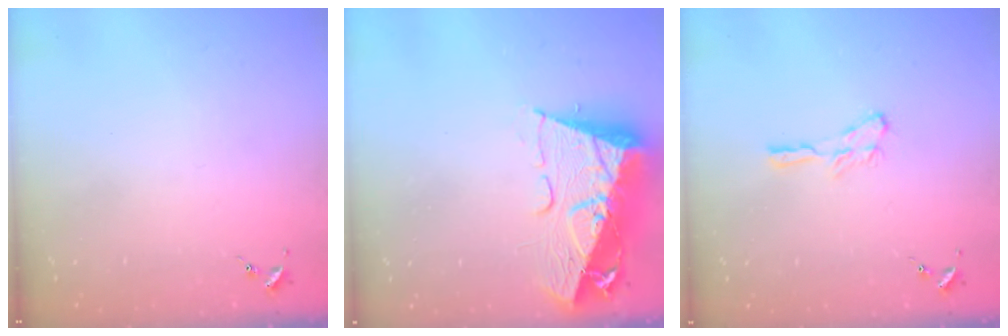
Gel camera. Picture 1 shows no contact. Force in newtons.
{"total": 17.4, "press": 17.3, "slide": 1.6}
{"total": 5.3, "press": 5.3, "slide": 0.2}